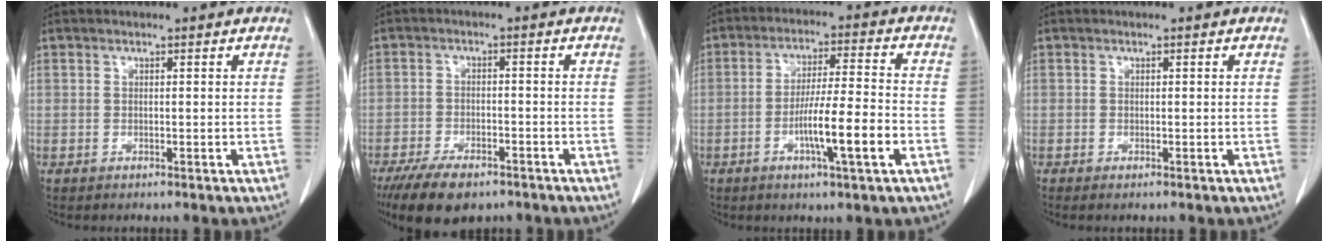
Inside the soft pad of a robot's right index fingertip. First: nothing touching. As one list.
[{"total": 8.6, "force": [-6.3, 3.6, 4.6], "torque": [-0.075, -0.006, -0.103]}, {"total": 9.9, "force": [-3.4, 0.2, 9.3], "torque": [-0.159, -0.002, -0.061]}, {"total": 0.5, "force": [-0.1, 0.2, 0.5], "torque": [-0.005, -0.001, 0.000]}]